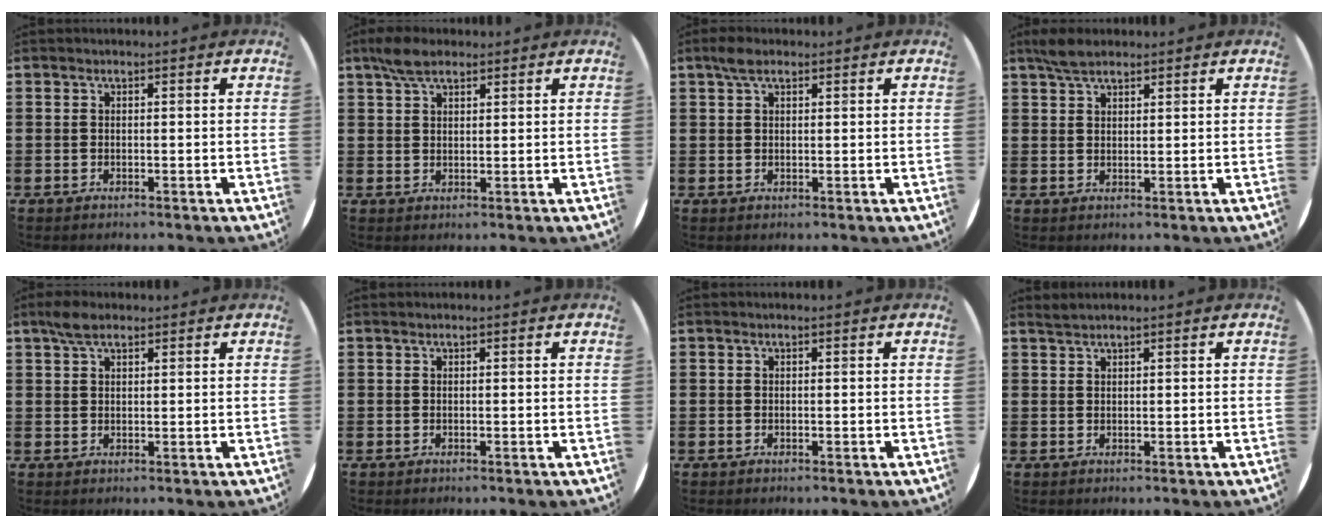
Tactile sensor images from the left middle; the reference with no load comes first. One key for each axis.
{"total": 4.1, "fx": 3.1, "fy": 1.8, "fz": 2.1, "tx": -0.048, "ty": 0.009, "tz": 0.056}
{"total": 2.2, "fx": 1.5, "fy": 1.0, "fz": 1.3, "tx": -0.021, "ty": 0.003, "tz": 0.025}
{"total": 3.5, "fx": 2.8, "fy": 1.3, "fz": 1.6, "tx": -0.037, "ty": 0.007, "tz": 0.053}
{"total": 3.1, "fx": 2.2, "fy": 1.3, "fz": 1.6, "tx": -0.028, "ty": 0.004, "tz": 0.038}
{"total": 0.0}
{"total": 0.0}
{"total": 0.9, "fx": 0.9, "fy": -0.1, "fz": 0.1, "tx": -0.001, "ty": 0.000, "tz": 0.018}